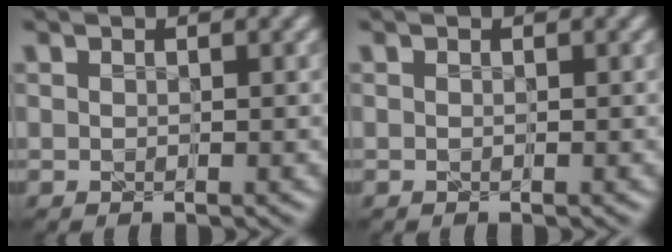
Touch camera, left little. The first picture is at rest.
{"total": 0.0}